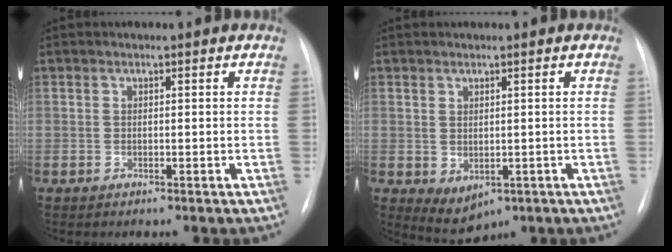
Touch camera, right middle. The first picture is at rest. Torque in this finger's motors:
{"motor_torque": [0.43, -0.42, 0.21, 0.06]}